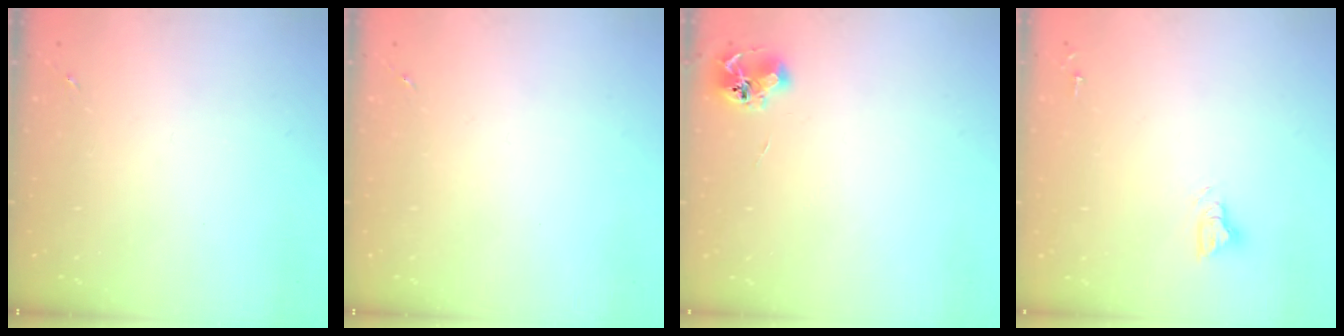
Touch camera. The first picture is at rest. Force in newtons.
{"total": 0.0}
{"total": 6.8, "press": 6.8, "slide": 0.9}
{"total": 4.8, "press": 4.8, "slide": 0.4}